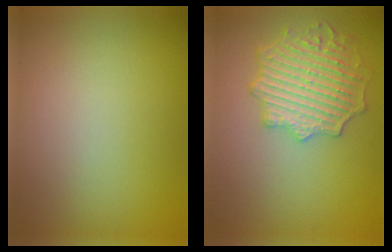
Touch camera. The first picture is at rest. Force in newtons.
{"total": 4.3, "press": 4.3, "slide": 0.8}